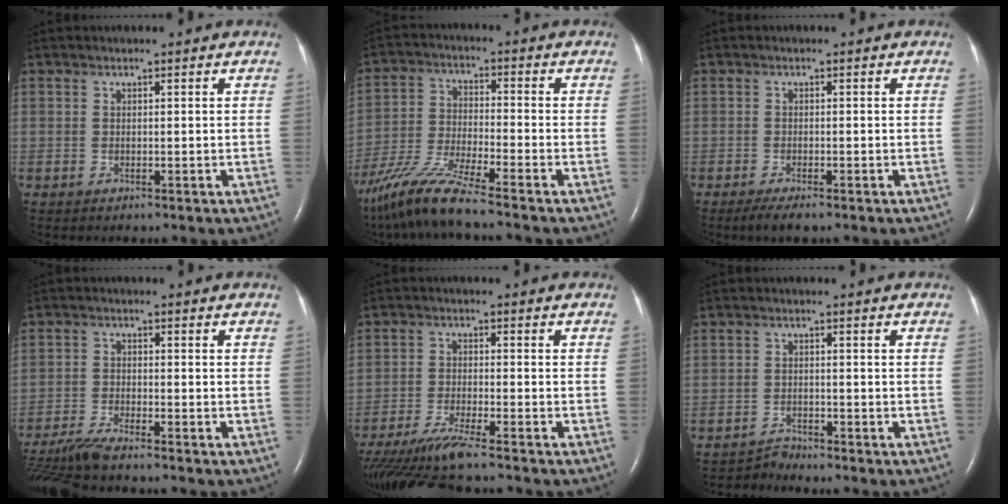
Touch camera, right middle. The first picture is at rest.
{"total": 10.6, "force": [-8.7, -0.6, 6.0], "torque": [-0.126, -0.029, -0.168]}
{"total": 2.7, "force": [-1.9, 0.4, 1.8], "torque": [-0.038, -0.008, -0.034]}
{"total": 7.2, "force": [-6.5, -0.4, 3.0], "torque": [-0.056, -0.024, -0.119]}
{"total": 10.7, "force": [-9.3, -0.4, 5.3], "torque": [-0.097, -0.030, -0.161]}
{"total": 2.2, "force": [-2.0, -0.3, -1.0], "torque": [0.021, -0.014, -0.033]}